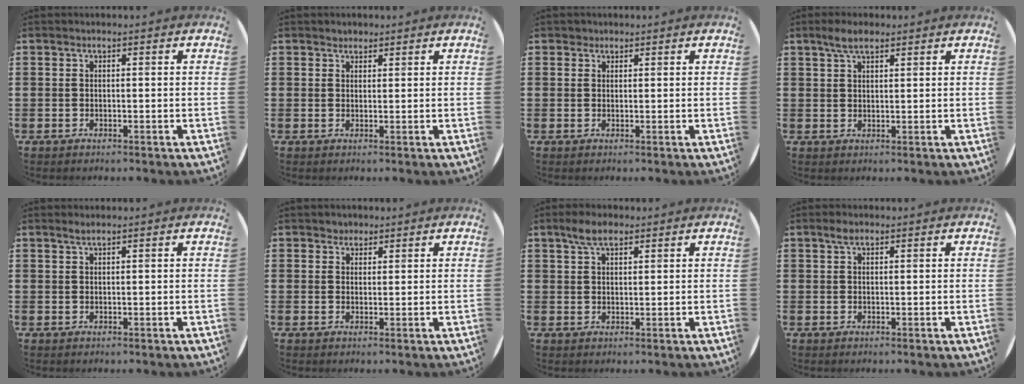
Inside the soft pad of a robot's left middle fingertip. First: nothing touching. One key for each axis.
{"total": 1.2, "fx": 1.1, "fy": 0.4, "fz": -0.1, "tx": -0.001, "ty": 0.001, "tz": 0.023}
{"total": 1.0, "fx": 0.8, "fy": 0.5, "fz": 0.0, "tx": -0.001, "ty": 0.002, "tz": 0.016}
{"total": 3.3, "fx": 2.4, "fy": 1.1, "fz": 1.9, "tx": -0.033, "ty": 0.003, "tz": 0.042}
{"total": 1.0, "fx": 0.8, "fy": 0.0, "fz": 0.5, "tx": -0.011, "ty": 0.001, "tz": 0.016}
{"total": 1.5, "fx": 1.3, "fy": 0.7, "fz": 0.0, "tx": -0.001, "ty": 0.001, "tz": 0.026}
{"total": 3.8, "fx": 2.7, "fy": 1.6, "fz": 2.1, "tx": -0.039, "ty": 0.005, "tz": 0.048}
{"total": 1.5, "fx": 1.0, "fy": 0.7, "fz": 0.9, "tx": -0.012, "ty": 0.001, "tz": 0.015}